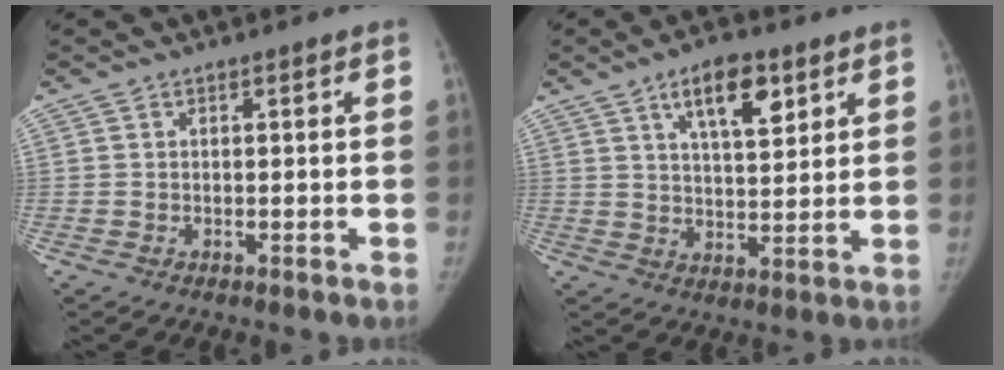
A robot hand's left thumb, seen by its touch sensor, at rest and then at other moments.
{"total": 10.1, "force": [5.3, 4.2, 7.5], "torque": [-0.099, -0.027, 0.087]}